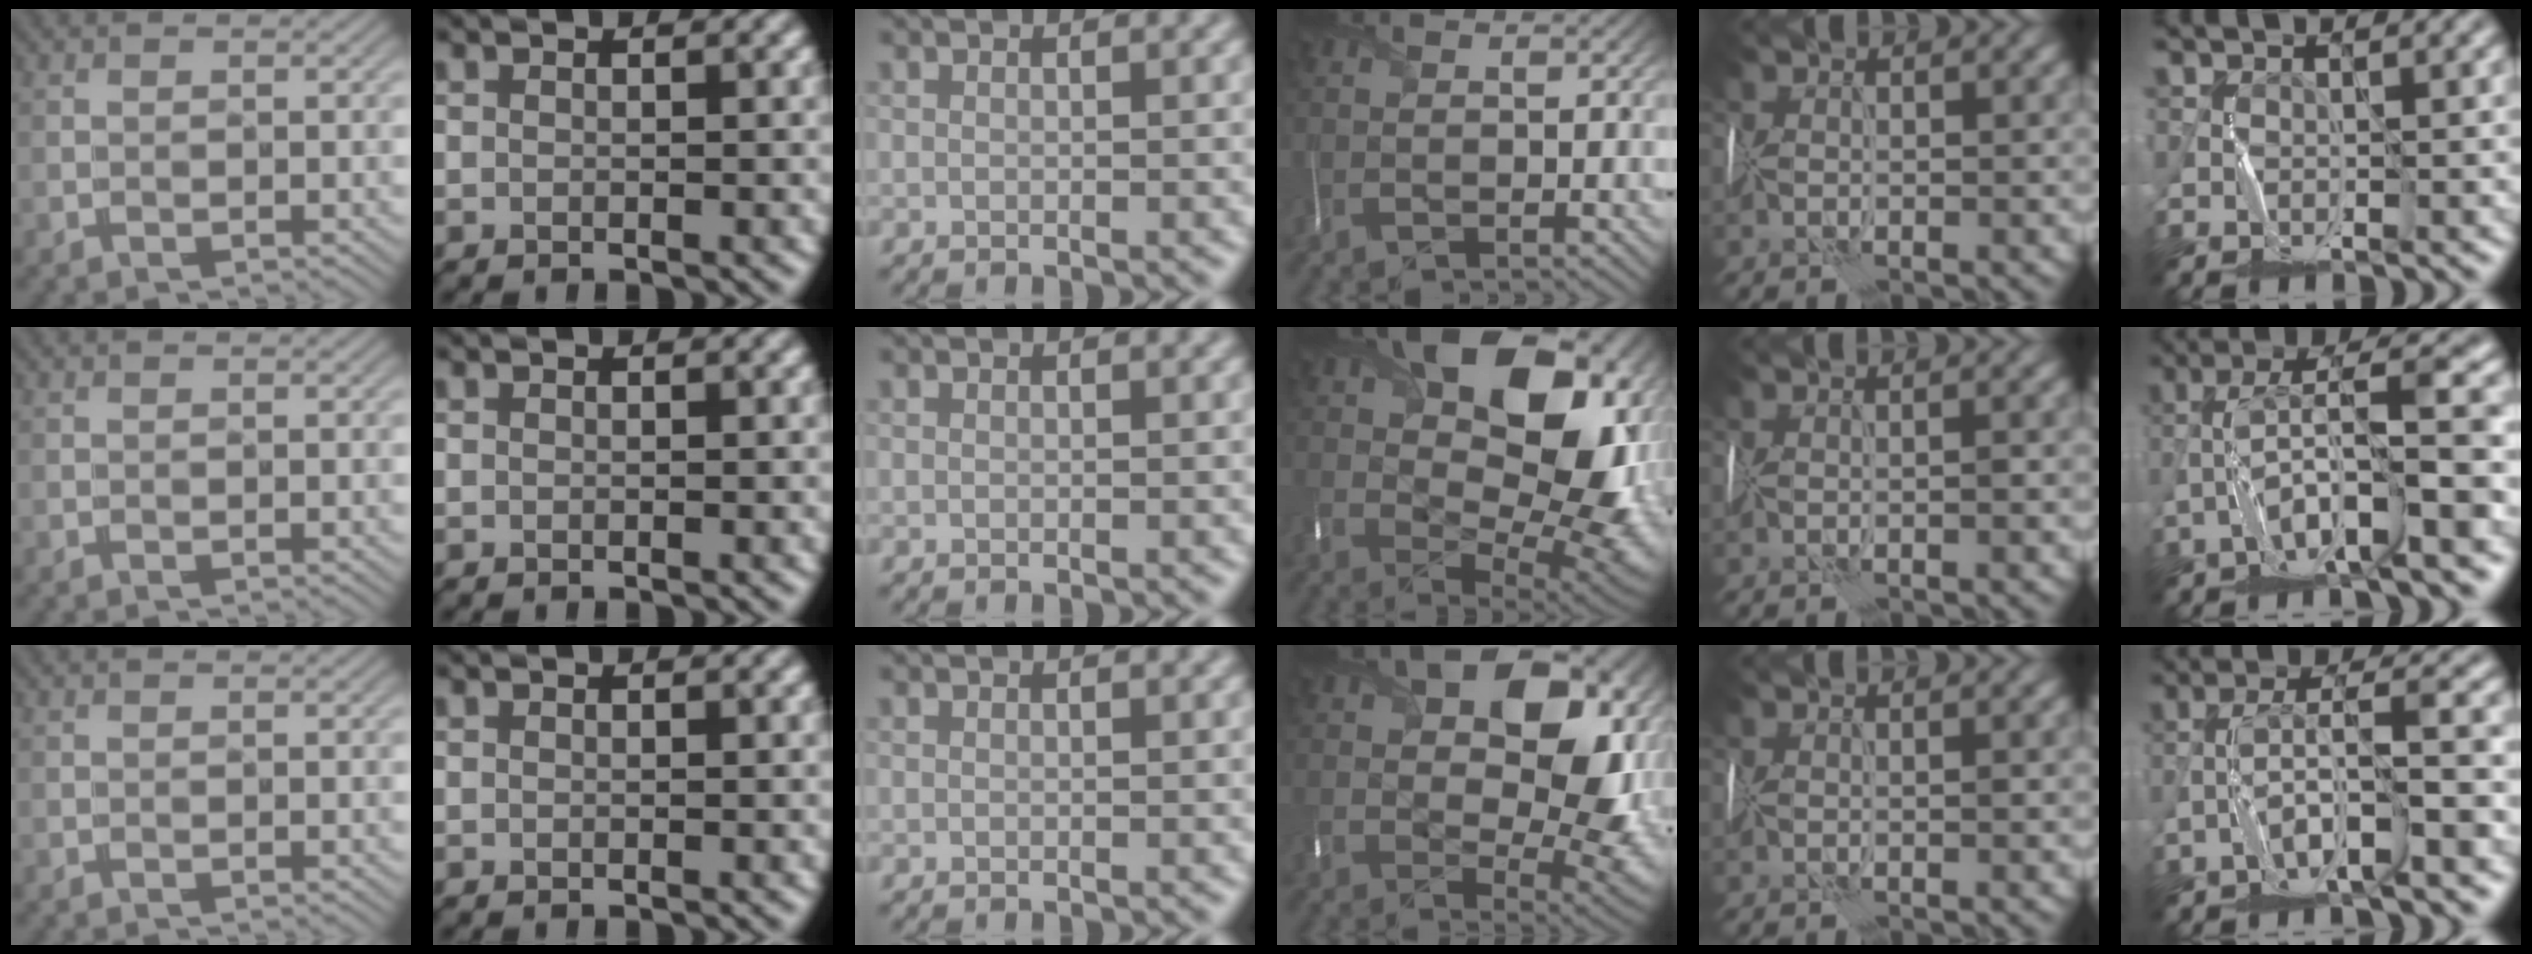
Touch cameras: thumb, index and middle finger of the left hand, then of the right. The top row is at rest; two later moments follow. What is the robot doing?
{"motion": "wrap", "object": "sponge"}